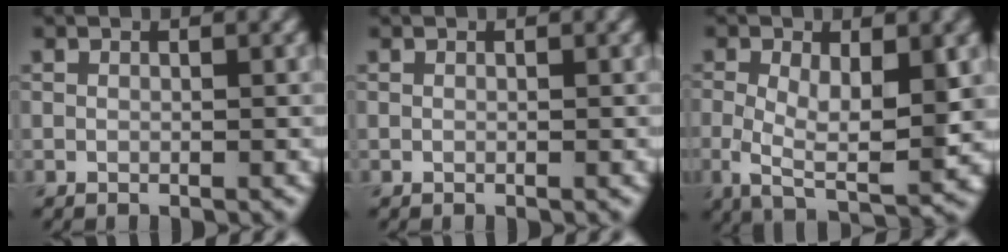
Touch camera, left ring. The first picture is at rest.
{"total": 0.0}
{"total": 6.7, "force": [-0.1, 2.9, 6.0], "torque": [-0.112, -0.009, -0.003]}